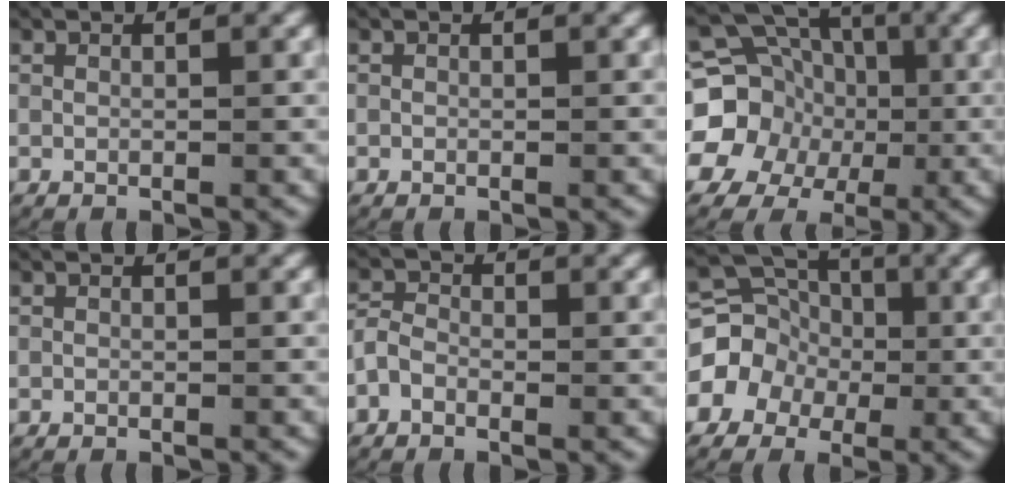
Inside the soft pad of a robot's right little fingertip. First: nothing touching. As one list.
[{"total": 0.0}, {"total": 16.7, "force": [0.9, 15.3, 6.4], "torque": [-0.174, -0.041, 0.004]}, {"total": 0.0}, {"total": 1.8, "force": [-0.9, 1.5, 0.7], "torque": [-0.020, -0.001, -0.021]}, {"total": 12.6, "force": [-0.2, 11.6, 5.1], "torque": [-0.124, -0.026, -0.012]}]